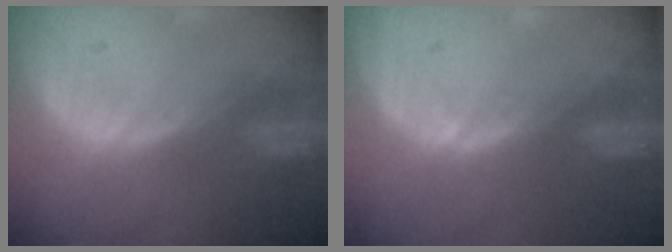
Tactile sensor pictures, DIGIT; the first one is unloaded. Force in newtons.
{"total": 1.0, "press": 0.7, "slide": 0.7}